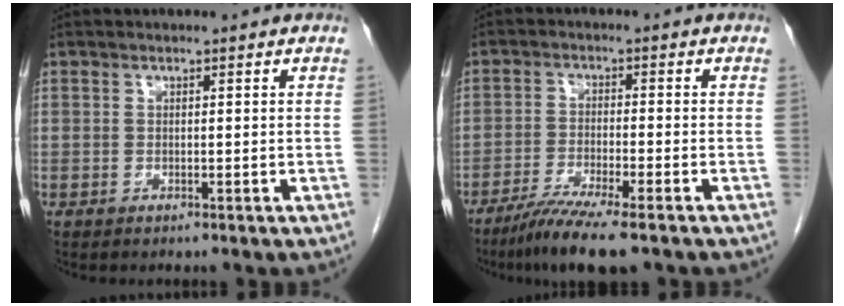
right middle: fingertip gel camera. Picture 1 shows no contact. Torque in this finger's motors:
{"motor_torque": [0.95, -0.78, 0.23, 0.08]}